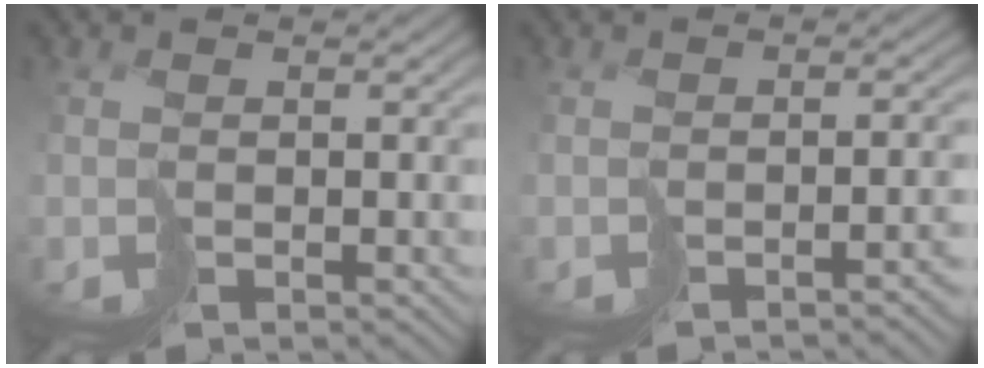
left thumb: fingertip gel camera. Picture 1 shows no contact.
{"total": 3.5, "force": [-2.8, 0.7, 2.0], "torque": [-0.017, -0.007, -0.038]}